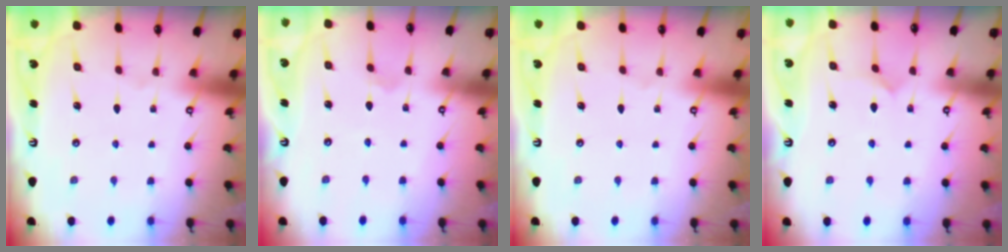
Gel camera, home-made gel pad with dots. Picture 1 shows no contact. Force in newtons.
{"total": 2.0, "press": 2.0, "slide": 0.2}
{"total": 0.0}
{"total": 2.8, "press": 2.8, "slide": 0.3}